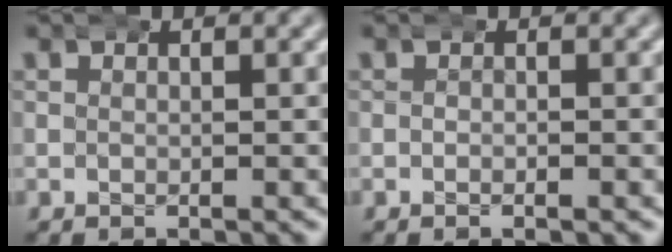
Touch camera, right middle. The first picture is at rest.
{"total": 0.0}